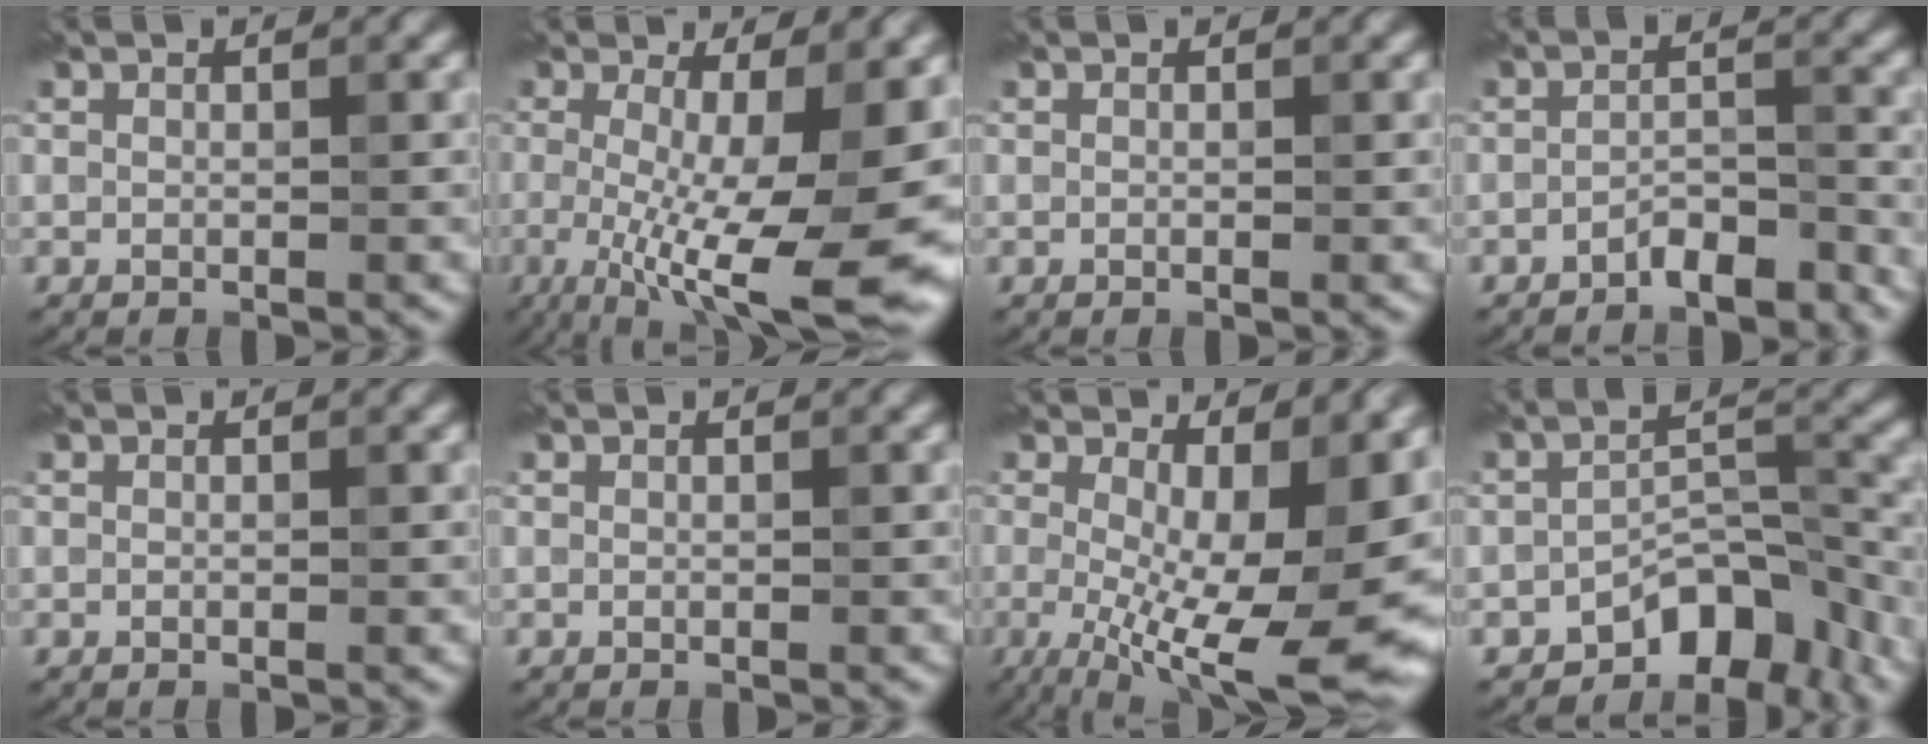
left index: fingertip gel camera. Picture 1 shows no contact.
{"total": 14.4, "force": [-2.8, 3.8, 13.5], "torque": [-0.189, -0.016, -0.040]}
{"total": 0.0}
{"total": 2.9, "force": [-2.4, 0.8, 1.4], "torque": [-0.022, 0.011, -0.044]}
{"total": 0.0}
{"total": 0.0}
{"total": 14.2, "force": [-1.6, 4.9, 13.2], "torque": [-0.178, -0.013, -0.010]}
{"total": 6.8, "force": [-4.8, 3.1, 3.7], "torque": [-0.036, 0.007, -0.085]}